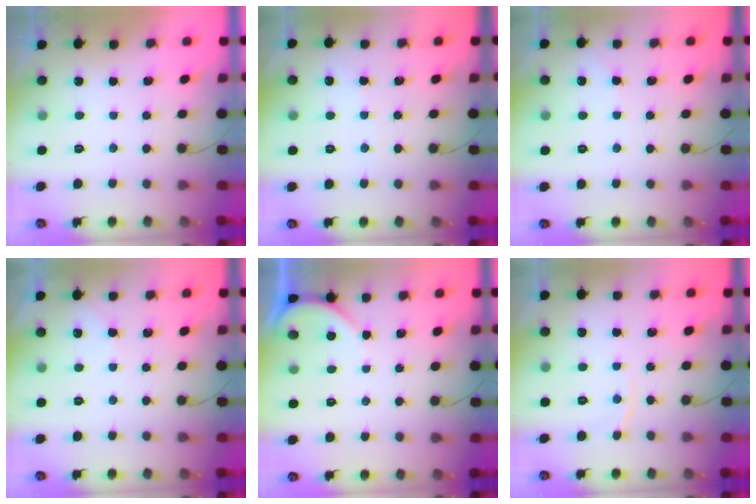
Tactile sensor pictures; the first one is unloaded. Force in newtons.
{"total": 2.7, "press": 2.7, "slide": 0.5}
{"total": 3.5, "press": 3.5, "slide": 0.5}
{"total": 4.0, "press": 3.9, "slide": 0.5}
{"total": 2.8, "press": 2.8, "slide": 0.3}
{"total": 3.7, "press": 3.7, "slide": 0.3}